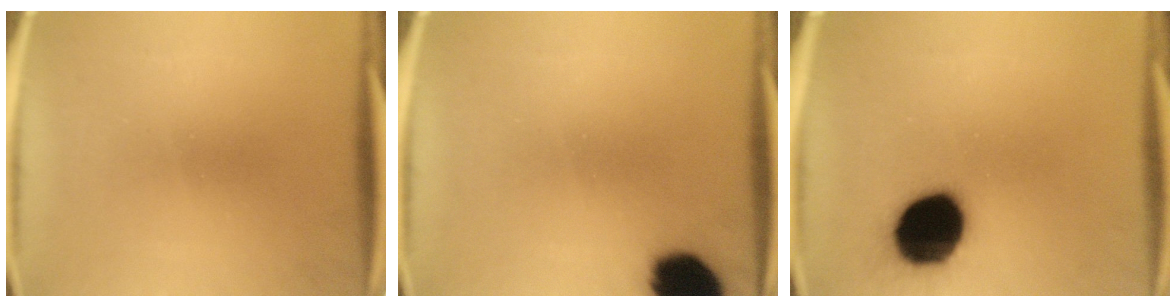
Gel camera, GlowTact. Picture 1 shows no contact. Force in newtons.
{"total": 13.4}
{"total": 19.3}